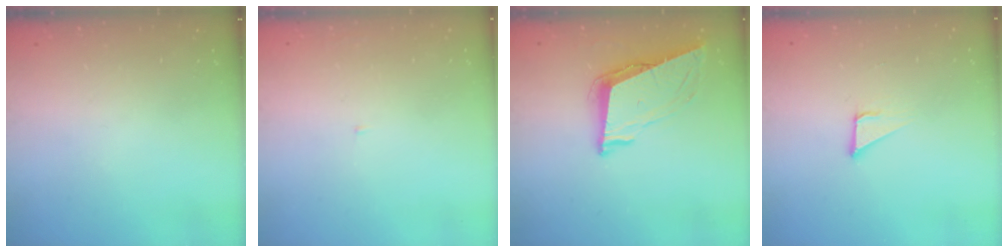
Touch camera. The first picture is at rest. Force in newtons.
{"total": 2.1, "press": 2.1, "slide": 0.2}
{"total": 9.3, "press": 8.8, "slide": 3.2}
{"total": 2.1, "press": 2.1, "slide": 0.1}